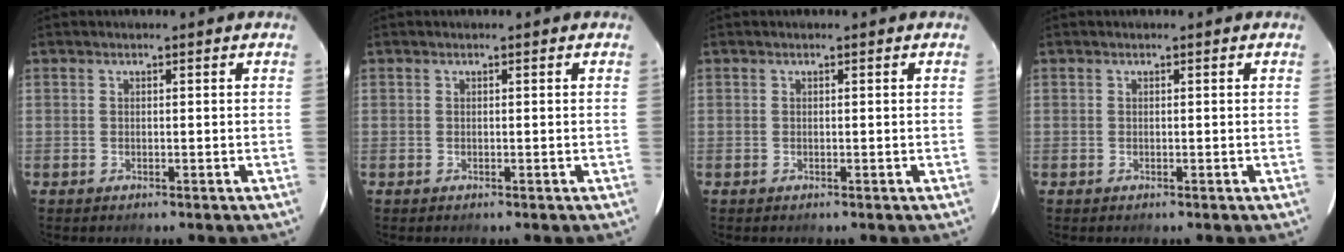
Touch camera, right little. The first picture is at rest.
{"total": 0.0}
{"total": 0.0}
{"total": 0.0}